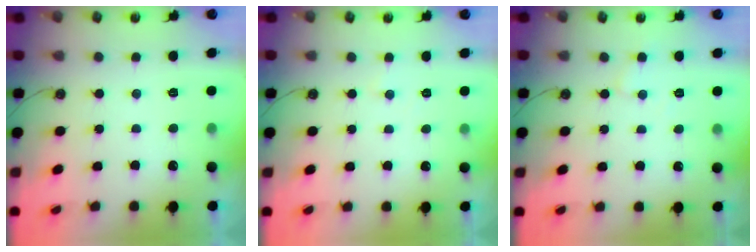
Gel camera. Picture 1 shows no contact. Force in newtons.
{"total": 3.3, "press": 3.3, "slide": 0.5}
{"total": 4.6, "press": 4.5, "slide": 0.6}